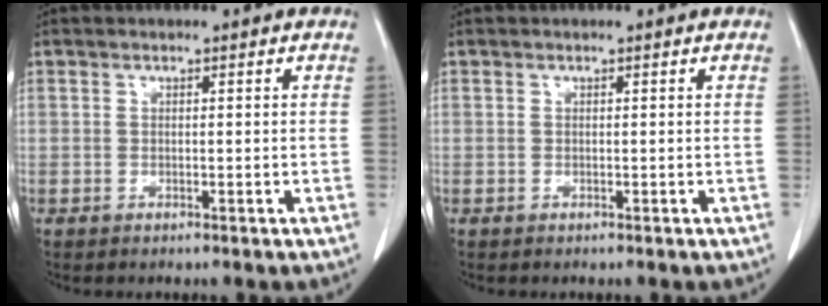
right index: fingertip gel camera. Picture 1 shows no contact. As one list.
[{"total": 0.0}]